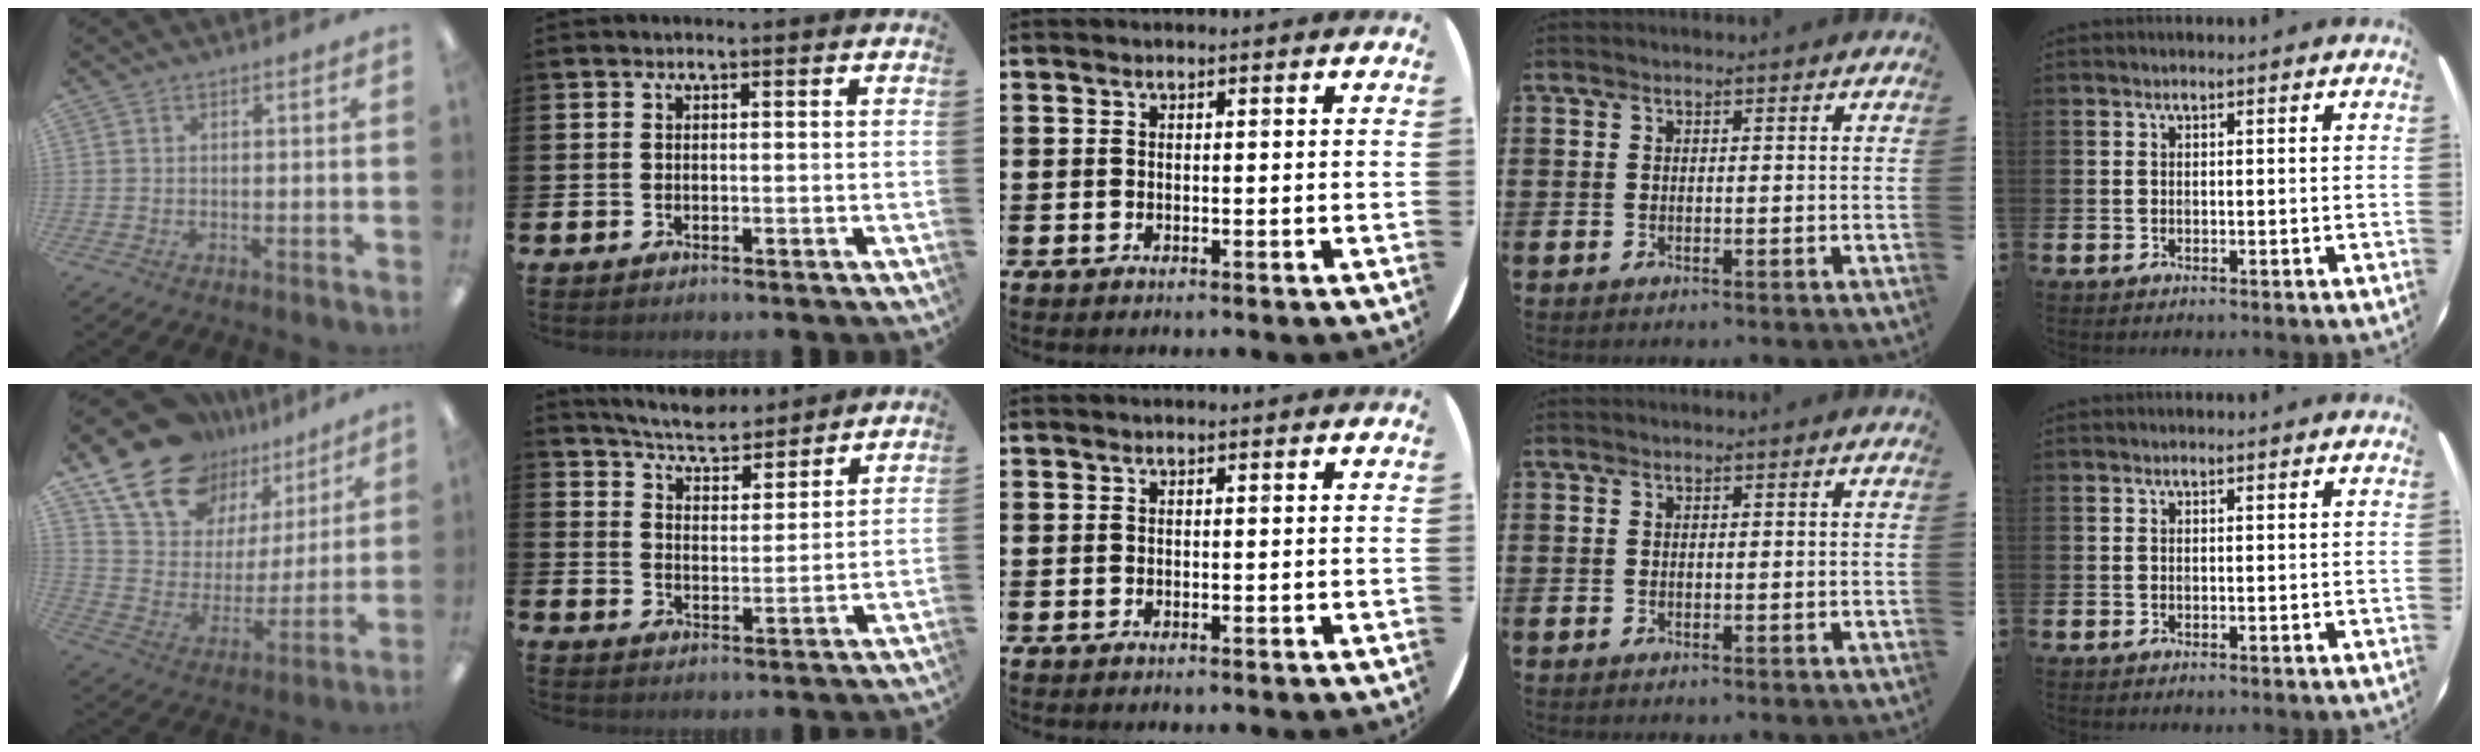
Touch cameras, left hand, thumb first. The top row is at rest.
{"thumb": {"total": 18.4, "force": [13.7, 10.6, 6.1], "torque": [-0.136, -0.086, 0.253]}, "index": {"total": 6.2, "force": [6.0, 1.0, 1.2], "torque": [-0.043, -0.036, 0.105]}}